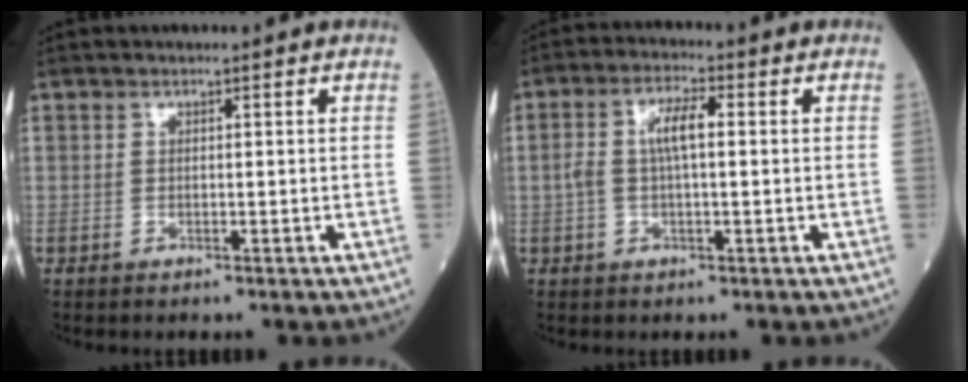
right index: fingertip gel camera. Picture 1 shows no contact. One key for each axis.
{"total": 5.2, "fx": 0.4, "fy": 1.5, "fz": 5.0, "tx": -0.107, "ty": 0.019, "tz": 0.006}